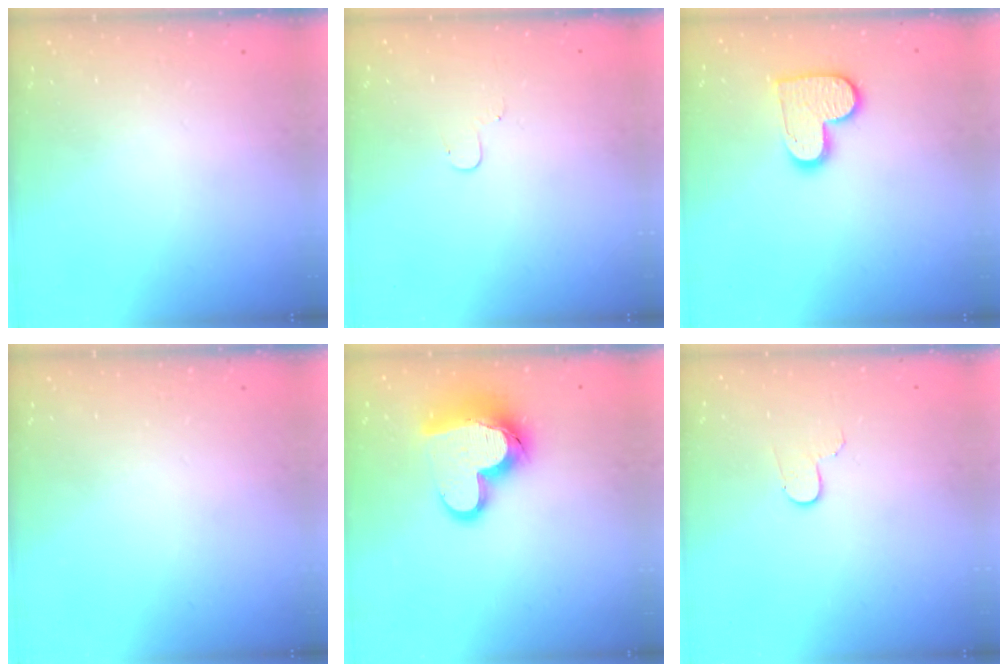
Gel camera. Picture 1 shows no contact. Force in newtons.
{"total": 3.2, "press": 3.2, "slide": 0.3}
{"total": 11.7, "press": 11.7, "slide": 0.6}
{"total": 0.0}
{"total": 16.3, "press": 16.2, "slide": 1.8}
{"total": 3.8, "press": 3.8, "slide": 0.3}